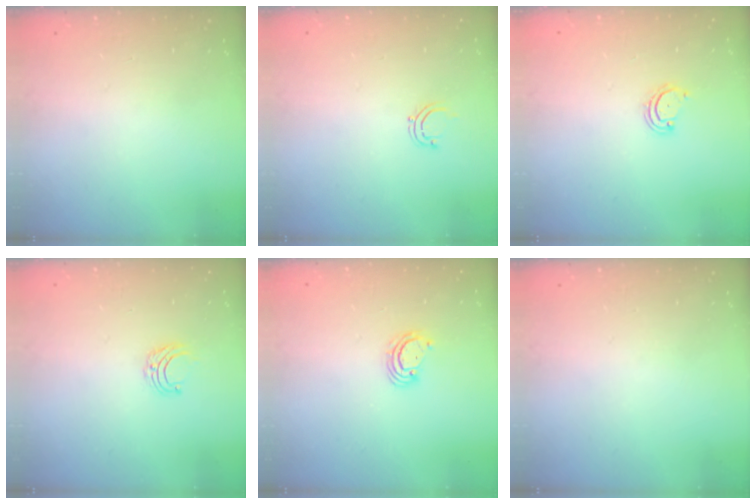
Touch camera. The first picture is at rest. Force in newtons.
{"total": 3.3, "press": 3.3, "slide": 0.3}
{"total": 3.3, "press": 3.3, "slide": 0.3}
{"total": 4.9, "press": 4.8, "slide": 0.5}
{"total": 2.9, "press": 2.9, "slide": 0.3}
{"total": 0.0}